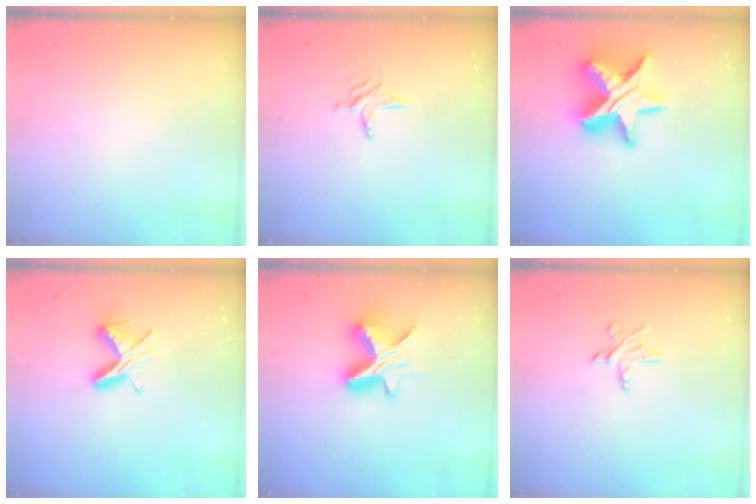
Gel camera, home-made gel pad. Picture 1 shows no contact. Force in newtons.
{"total": 5.4, "press": 5.4, "slide": 0.5}
{"total": 18.2, "press": 18.1, "slide": 1.4}
{"total": 6.7, "press": 6.6, "slide": 0.6}
{"total": 9.9, "press": 9.9, "slide": 0.7}
{"total": 6.3, "press": 6.2, "slide": 0.5}